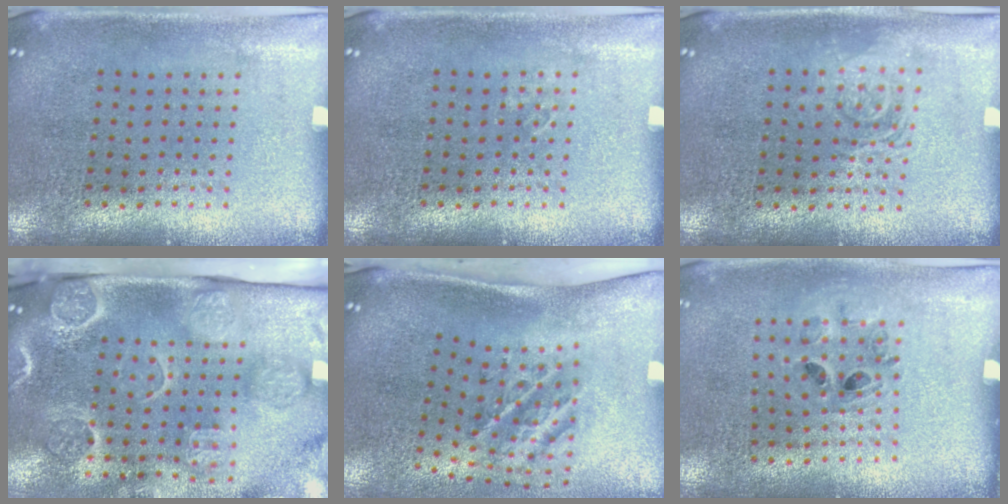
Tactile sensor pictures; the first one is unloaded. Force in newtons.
{"total": 0.5, "press": 0.5, "slide": 0.0}
{"total": 1.2, "press": 1.2, "slide": 0.2}
{"total": 4.6, "press": 3.5, "slide": 2.9}
{"total": 2.3, "press": 1.3, "slide": 1.9}
{"total": 0.8, "press": 0.8, "slide": 0.3}